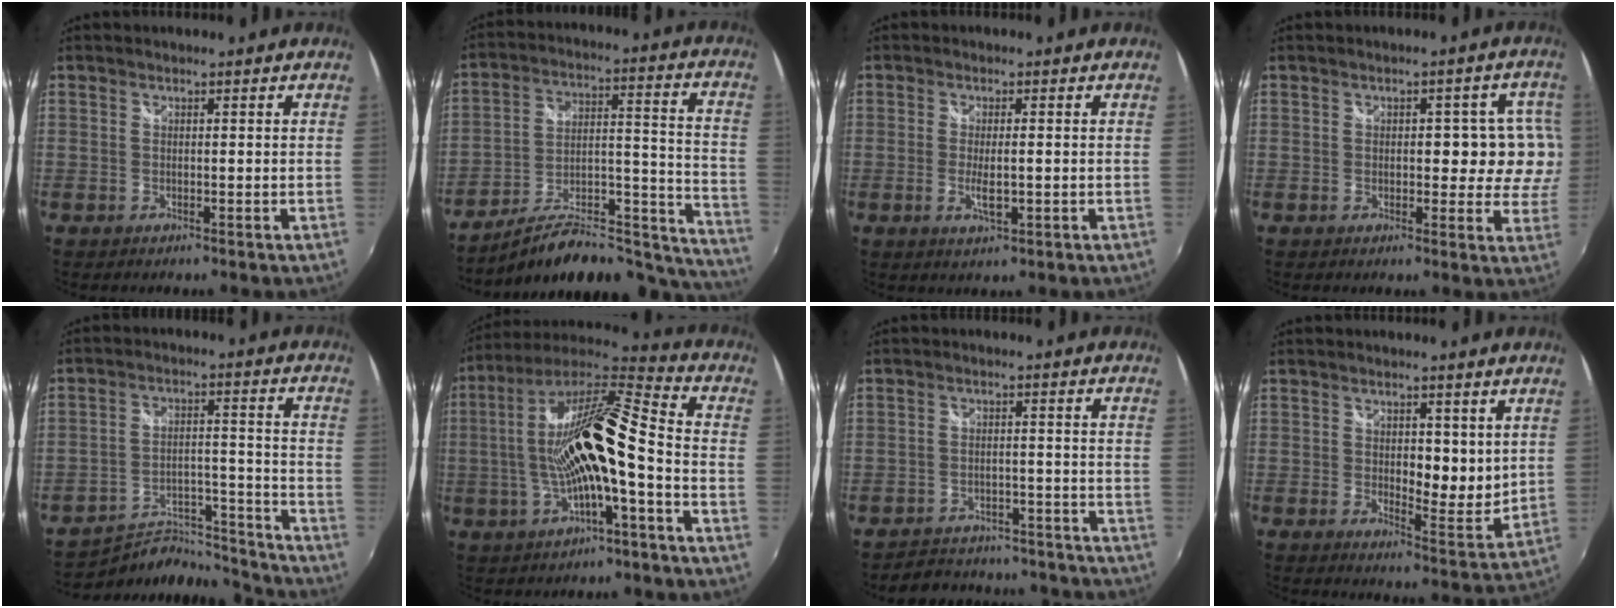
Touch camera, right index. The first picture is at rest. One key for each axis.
{"total": 24.0, "fx": -20.2, "fy": 6.9, "fz": 11.0, "tx": -0.127, "ty": 0.017, "tz": -0.281}
{"total": 3.7, "fx": -0.7, "fy": 0.9, "fz": 3.5, "tx": -0.065, "ty": -0.008, "tz": -0.011}
{"total": 7.1, "fx": 0.3, "fy": 4.8, "fz": 5.2, "tx": -0.032, "ty": 0.021, "tz": 0.010}
{"total": 15.7, "fx": -15.2, "fy": 3.6, "fz": 2.2, "tx": -0.042, "ty": 0.043, "tz": -0.213}
{"total": 16.9, "fx": -2.5, "fy": 2.5, "fz": 16.6, "tx": -0.305, "ty": 0.010, "tz": -0.046}
{"total": 16.6, "fx": -15.1, "fy": 5.5, "fz": 4.0, "tx": -0.092, "ty": 0.034, "tz": -0.180}
{"total": 6.8, "fx": 1.8, "fy": 3.6, "fz": 5.5, "tx": -0.078, "ty": -0.014, "tz": 0.033}